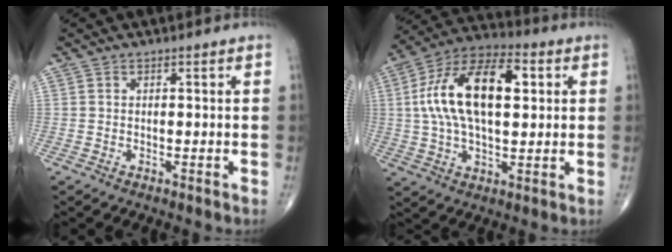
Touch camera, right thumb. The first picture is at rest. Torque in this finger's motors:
{"motor_torque": [-0.29, 1.47, 1.97, 0.34, 0.19]}